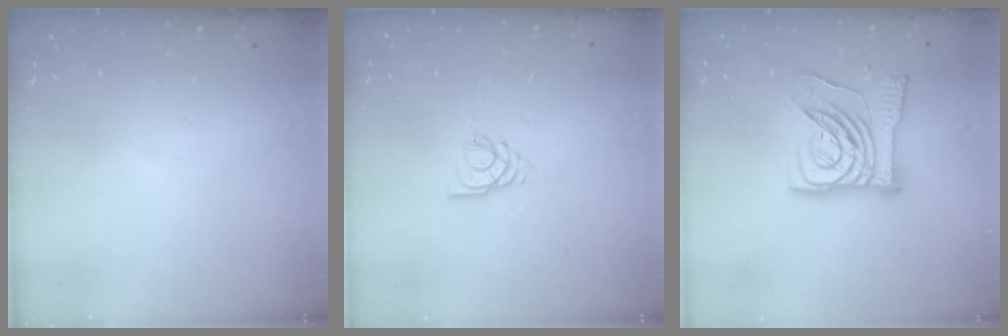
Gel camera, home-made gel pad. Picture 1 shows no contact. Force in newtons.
{"total": 2.8, "press": 2.8, "slide": 0.3}
{"total": 15.3, "press": 15.2, "slide": 2.0}